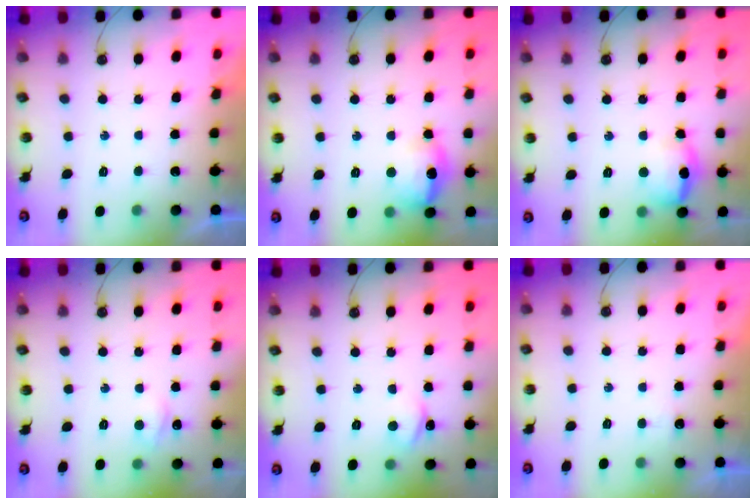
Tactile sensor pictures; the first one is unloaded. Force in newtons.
{"total": 13.7, "press": 13.6, "slide": 1.0}
{"total": 13.3, "press": 13.2, "slide": 1.8}
{"total": 4.7, "press": 4.6, "slide": 0.9}
{"total": 3.7, "press": 3.7, "slide": 0.5}
{"total": 3.2, "press": 3.1, "slide": 0.6}